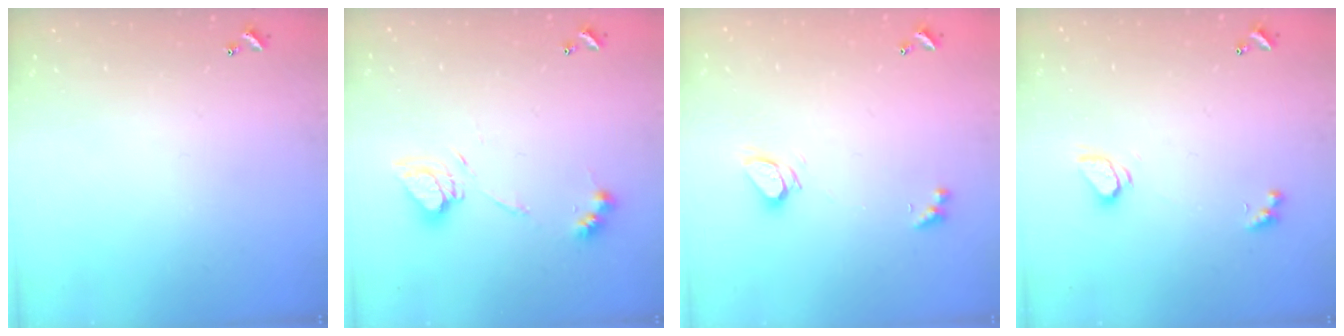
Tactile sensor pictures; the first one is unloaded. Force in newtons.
{"total": 10.2, "press": 10.1, "slide": 1.1}
{"total": 3.0, "press": 2.9, "slide": 0.3}
{"total": 2.1, "press": 2.0, "slide": 0.6}